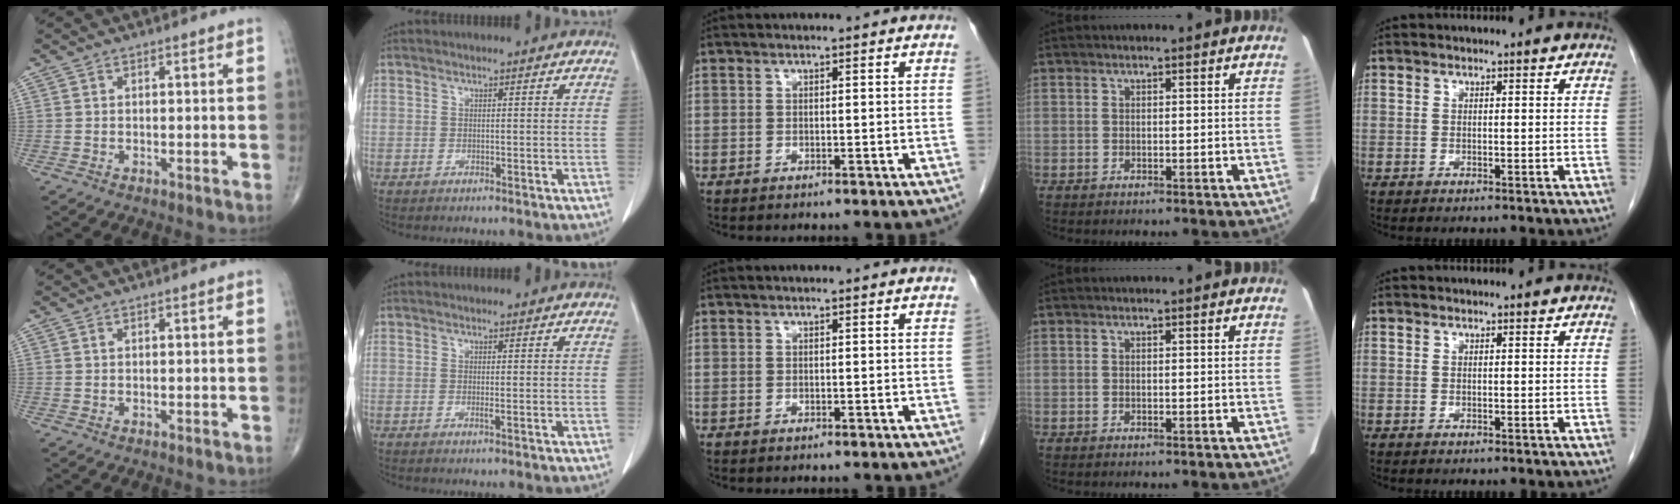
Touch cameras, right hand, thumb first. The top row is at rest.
{"index": {"total": 0.6, "force": [-0.1, 0.0, 0.6], "torque": [-0.014, -0.002, -0.001]}}